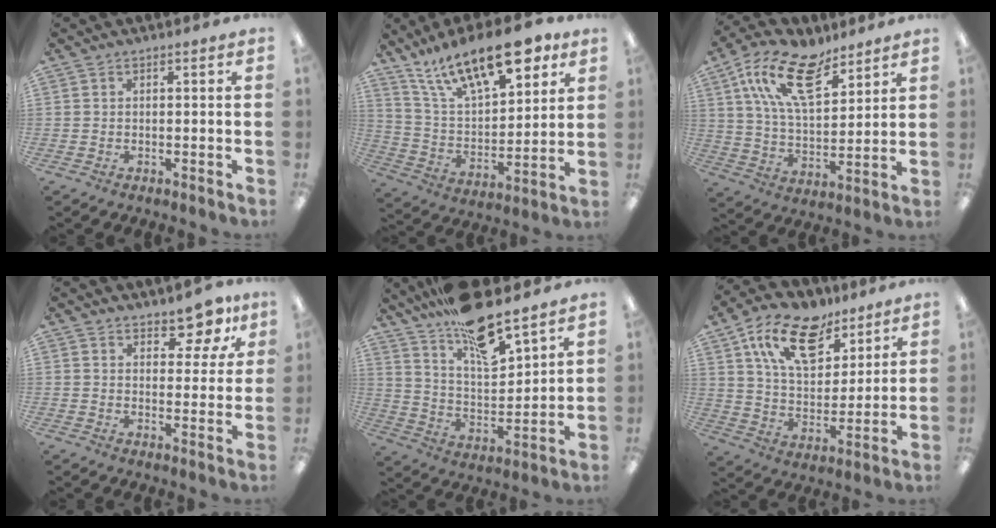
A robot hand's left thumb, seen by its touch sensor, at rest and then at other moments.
{"total": 21.5, "force": [14.3, 8.6, 13.5], "torque": [-0.228, -0.072, 0.247]}
{"total": 17.8, "force": [10.4, 8.6, 11.6], "torque": [-0.209, -0.033, 0.188]}
{"total": 8.6, "force": [6.8, 3.8, 3.5], "torque": [-0.026, -0.052, 0.117]}
{"total": 17.6, "force": [14.5, 4.3, 9.0], "torque": [-0.158, -0.098, 0.251]}
{"total": 17.1, "force": [10.2, 9.5, 10.0], "torque": [-0.171, -0.037, 0.184]}